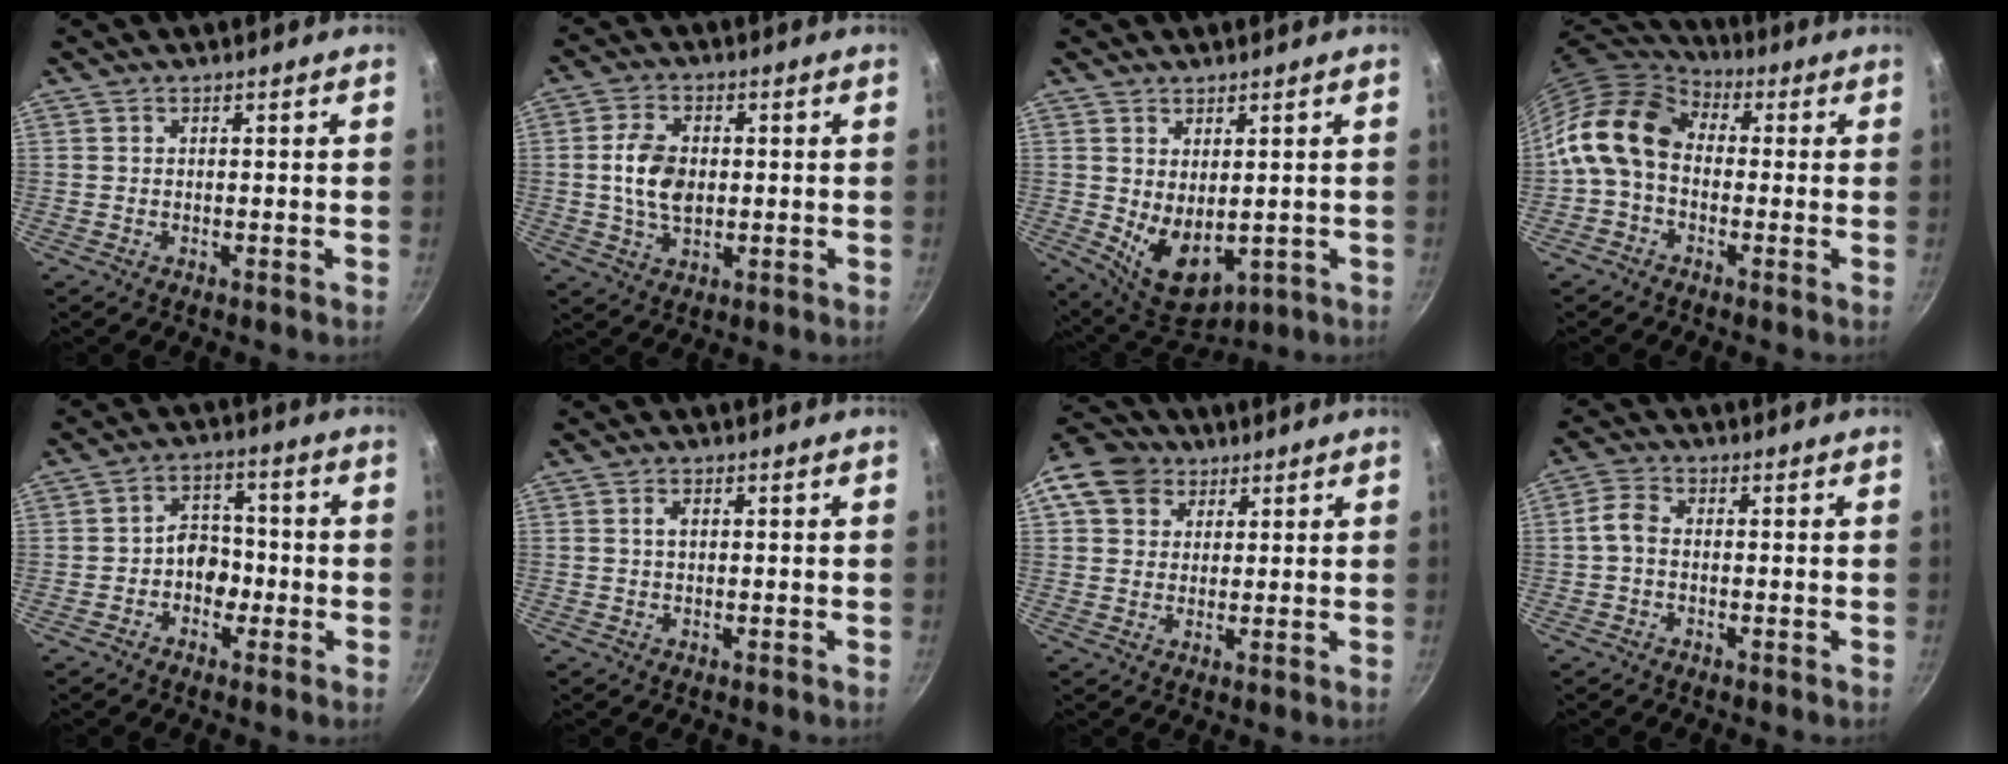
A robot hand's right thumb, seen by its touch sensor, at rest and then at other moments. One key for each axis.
{"total": 8.3, "fx": 0.2, "fy": 5.4, "fz": 6.3, "tx": -0.111, "ty": 0.004, "tz": 0.002}
{"total": 9.0, "fx": 0.2, "fy": 5.5, "fz": 7.1, "tx": -0.090, "ty": -0.025, "tz": 0.027}
{"total": 13.5, "fx": -0.5, "fy": 9.8, "fz": 9.2, "tx": -0.157, "ty": 0.037, "tz": -0.031}
{"total": 6.1, "fx": -1.6, "fy": 4.8, "fz": 3.5, "tx": -0.010, "ty": 0.024, "tz": -0.033}
{"total": 1.6, "fx": 0.3, "fy": 0.9, "fz": 1.2, "tx": -0.020, "ty": 0.003, "tz": 0.006}
{"total": 10.3, "fx": 4.4, "fy": 8.3, "fz": 4.3, "tx": -0.063, "ty": 0.013, "tz": 0.067}
{"total": 3.6, "fx": -0.5, "fy": 2.5, "fz": 2.5, "tx": -0.057, "ty": 0.016, "tz": -0.020}